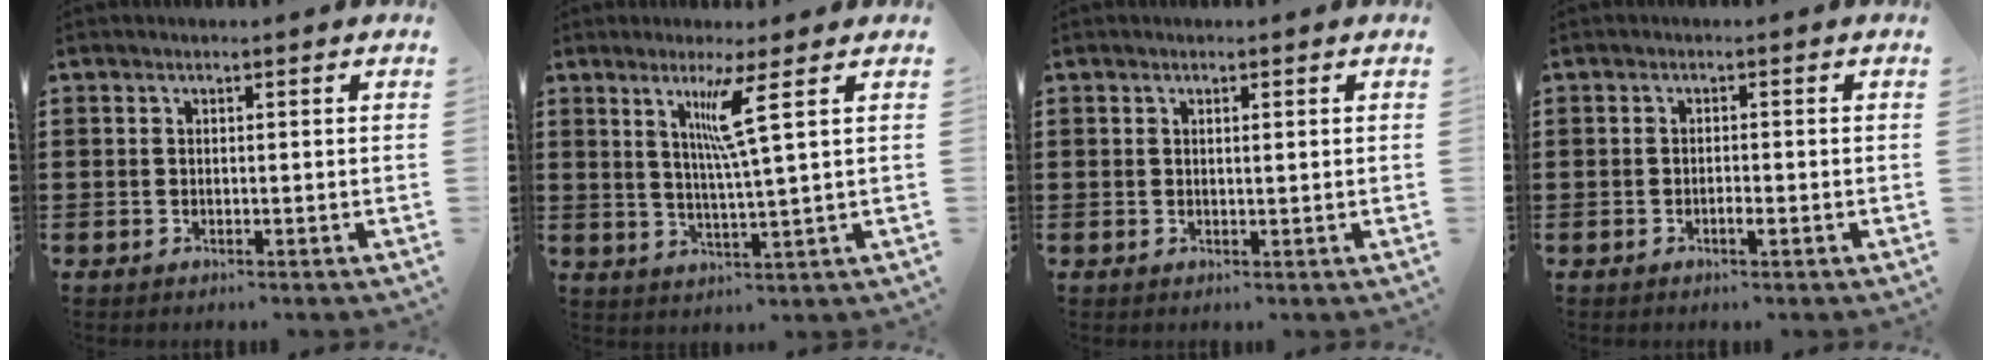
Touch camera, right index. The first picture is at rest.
{"total": 6.6, "force": [2.7, -0.4, 6.0], "torque": [-0.125, -0.005, 0.041]}
{"total": 0.6, "force": [0.3, 0.1, 0.6], "torque": [-0.011, 0.000, 0.005]}
{"total": 1.2, "force": [-0.7, 0.3, 1.0], "torque": [-0.020, -0.005, -0.011]}